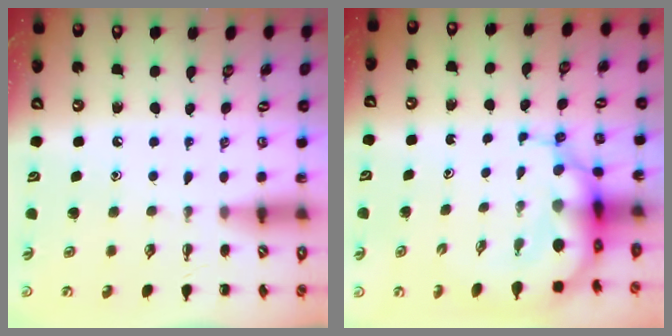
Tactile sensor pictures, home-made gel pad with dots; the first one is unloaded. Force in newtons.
{"total": 8.0, "press": 7.7, "slide": 2.0}